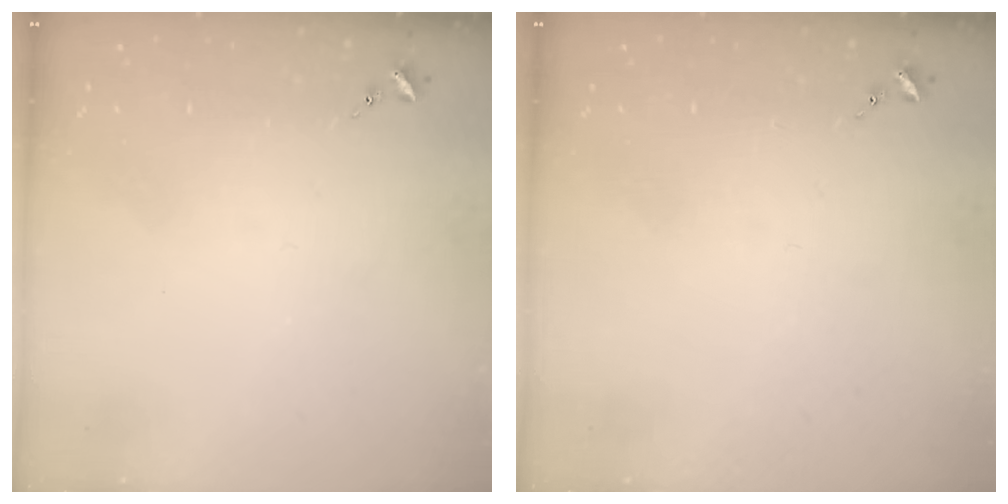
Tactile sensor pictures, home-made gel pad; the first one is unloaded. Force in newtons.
{"total": 0.0}